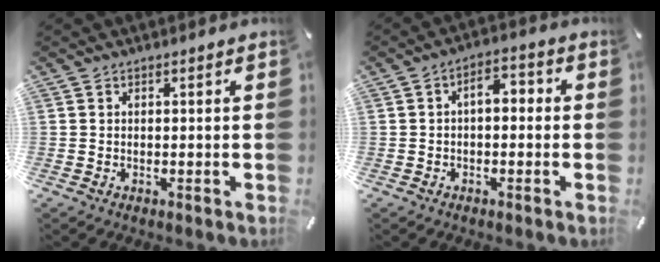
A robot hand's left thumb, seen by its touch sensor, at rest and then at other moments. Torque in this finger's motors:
{"motor_torque": [0.73, 1.18, 0.30, -0.28, 0.15]}